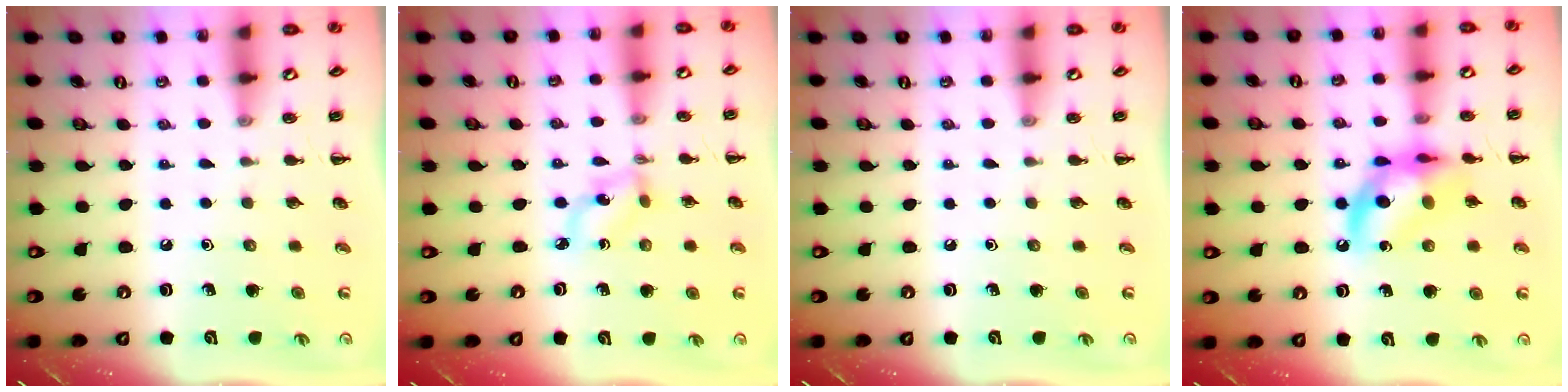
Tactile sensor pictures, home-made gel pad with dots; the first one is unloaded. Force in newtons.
{"total": 3.2, "press": 3.1, "slide": 0.7}
{"total": 0.0}
{"total": 12.2, "press": 11.9, "slide": 2.7}